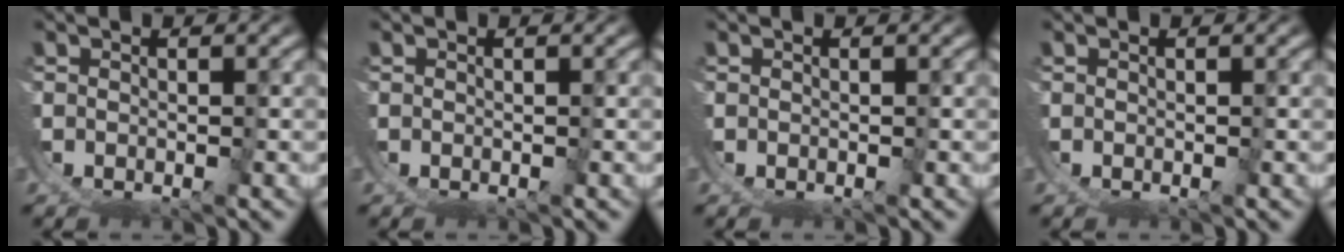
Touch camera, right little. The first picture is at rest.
{"total": 0.0}
{"total": 0.0}
{"total": 0.0}